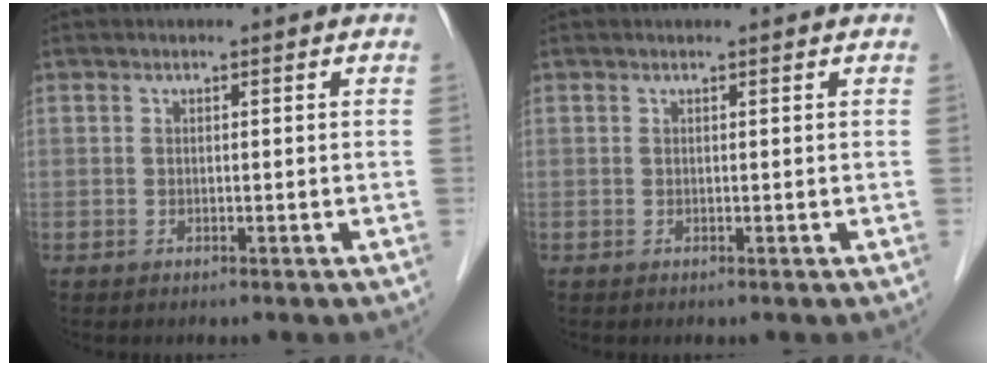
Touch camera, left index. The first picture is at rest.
{"total": 1.0, "force": [1.0, 0.0, 0.2], "torque": [-0.010, 0.005, 0.013]}